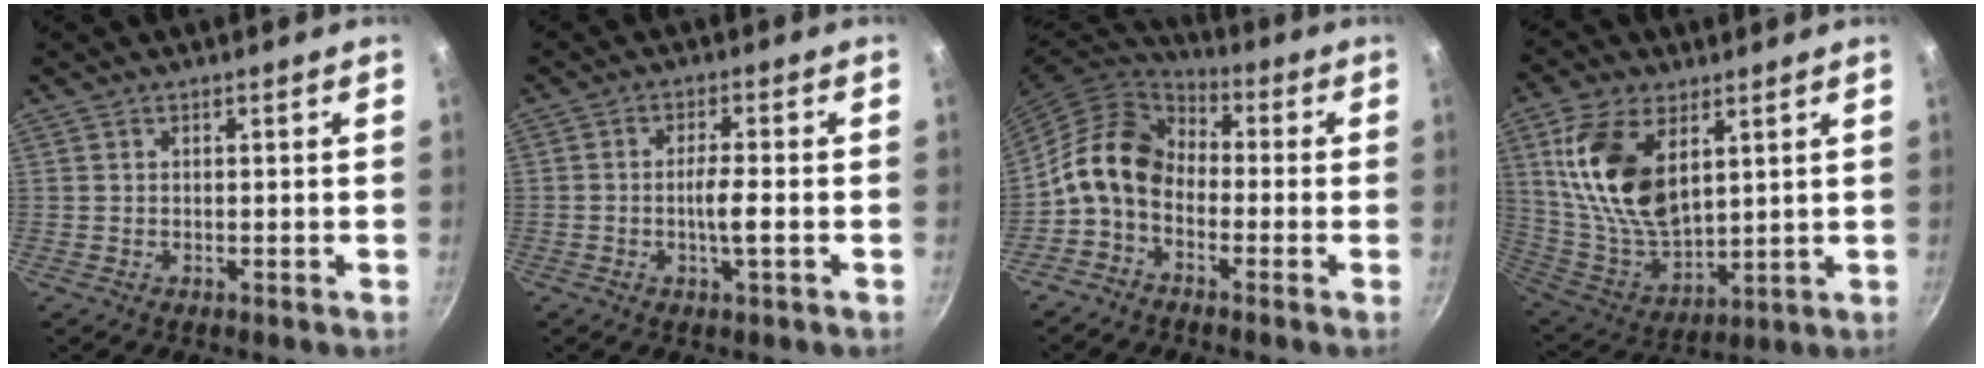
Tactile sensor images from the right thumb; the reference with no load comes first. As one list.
[{"total": 4.3, "force": [-1.2, 0.7, 4.0], "torque": [-0.077, 0.012, -0.023]}, {"total": 12.0, "force": [-2.2, 8.7, 7.9], "torque": [-0.128, 0.049, -0.067]}, {"total": 18.5, "force": [6.3, 10.4, 13.9], "torque": [-0.252, -0.036, 0.136]}]